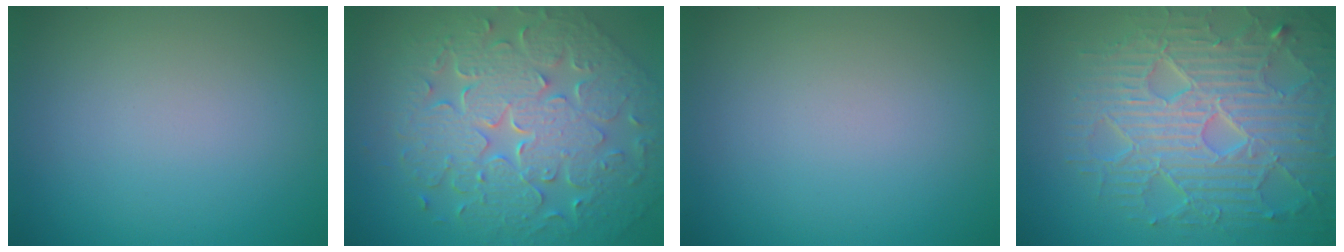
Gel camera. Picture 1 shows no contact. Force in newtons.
{"total": 9.2, "press": 6.6, "slide": 6.3}
{"total": 0.0}
{"total": 9.0, "press": 6.3, "slide": 6.5}